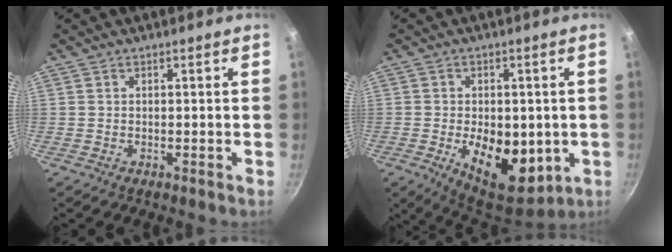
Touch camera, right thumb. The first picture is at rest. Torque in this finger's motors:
{"motor_torque": [-0.23, 0.62, 0.88, -0.16, 0.11]}